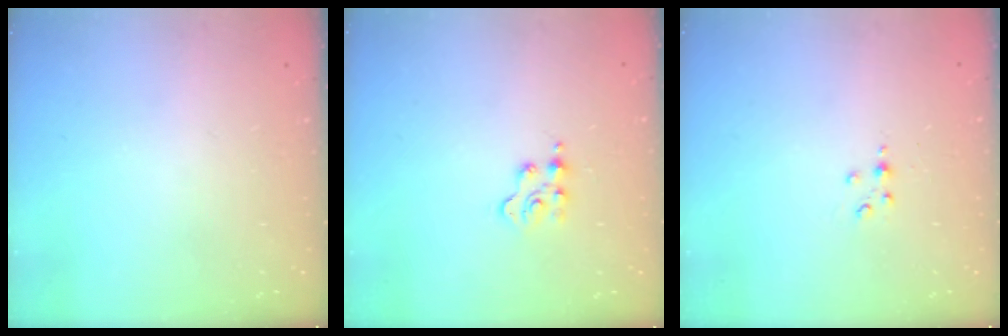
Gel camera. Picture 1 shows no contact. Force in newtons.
{"total": 2.5, "press": 2.4, "slide": 0.5}
{"total": 2.9, "press": 2.9, "slide": 0.4}